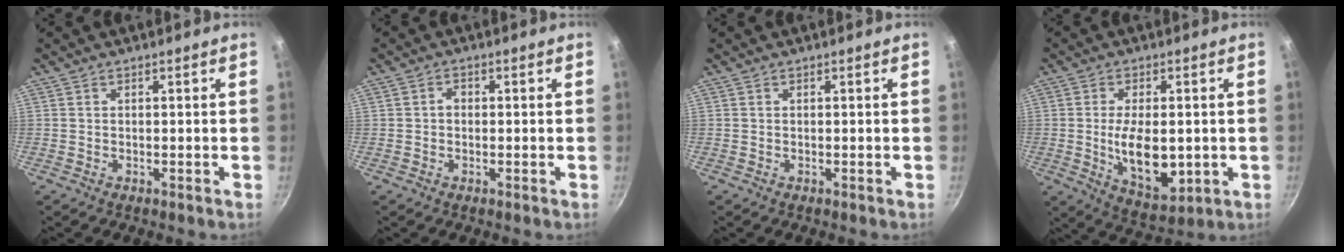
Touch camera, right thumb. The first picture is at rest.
{"total": 1.5, "force": [-0.1, 1.2, 0.8], "torque": [-0.010, 0.008, -0.005]}
{"total": 0.0}
{"total": 11.8, "force": [-0.9, 6.1, 10.0], "torque": [-0.157, -0.014, -0.001]}